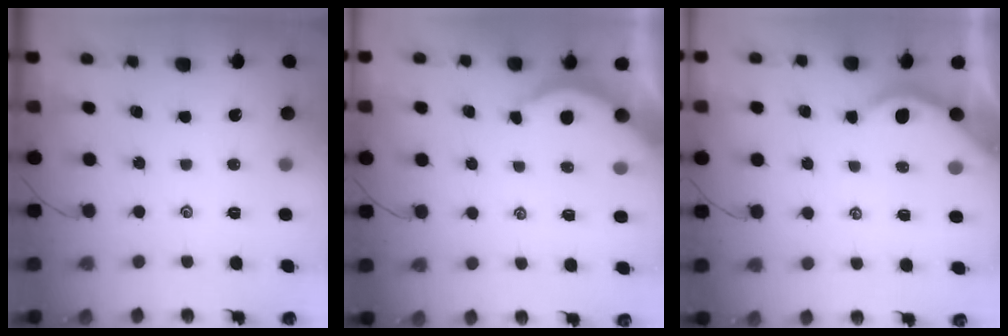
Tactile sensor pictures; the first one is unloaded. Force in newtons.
{"total": 2.1, "press": 2.0, "slide": 0.4}
{"total": 2.3, "press": 2.3, "slide": 0.5}